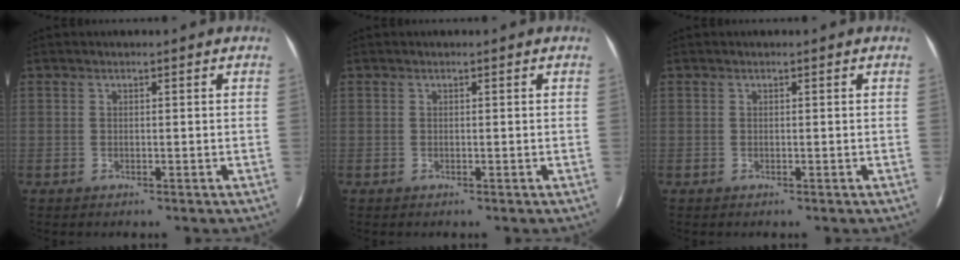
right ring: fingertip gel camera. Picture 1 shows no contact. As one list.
[{"total": 0.0}, {"total": 0.0}]